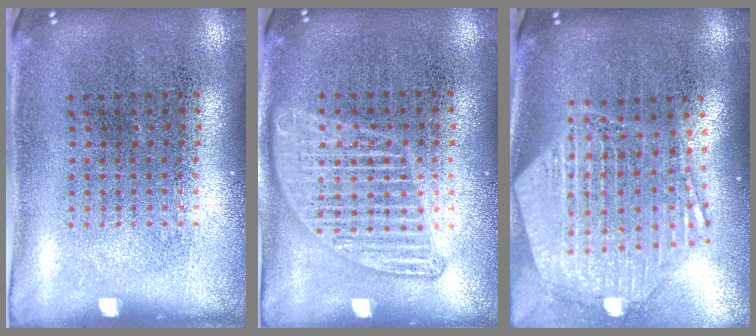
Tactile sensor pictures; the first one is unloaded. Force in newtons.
{"total": 1.4, "press": 1.4, "slide": 0.2}
{"total": 2.8, "press": 2.3, "slide": 1.7}